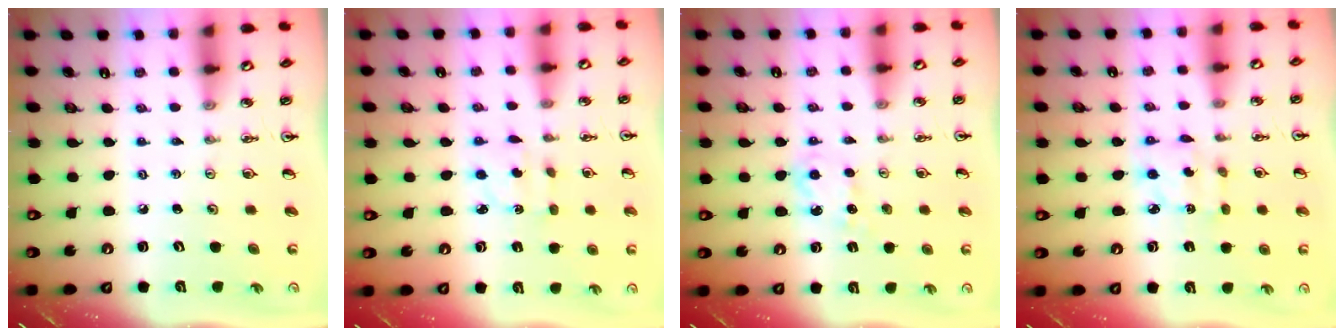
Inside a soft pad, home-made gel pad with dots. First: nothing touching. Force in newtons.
{"total": 2.6, "press": 2.5, "slide": 0.6}
{"total": 5.3, "press": 5.2, "slide": 0.9}
{"total": 3.7, "press": 3.7, "slide": 0.1}